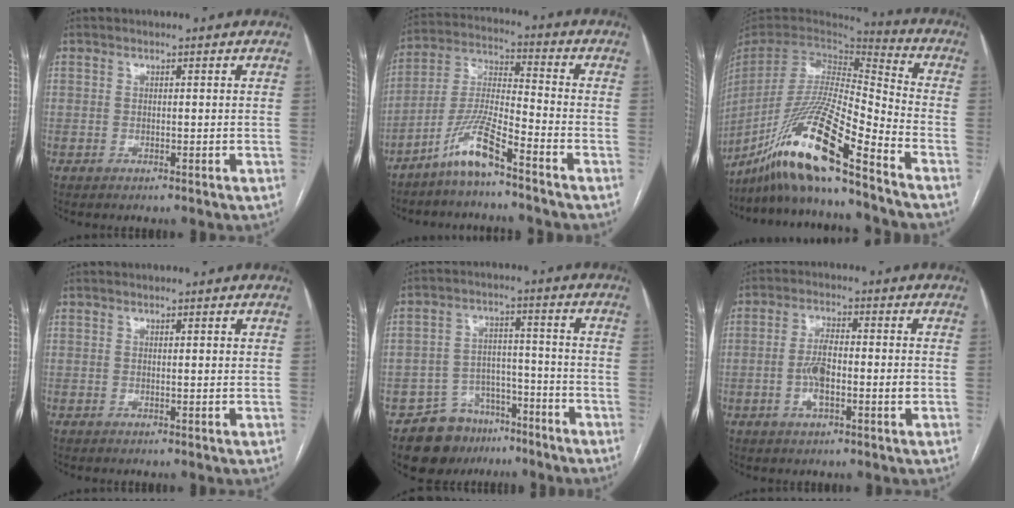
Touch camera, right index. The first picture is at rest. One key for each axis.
{"total": 9.0, "fx": -6.5, "fy": 0.4, "fz": 6.3, "tx": -0.140, "ty": -0.010, "tz": -0.132}
{"total": 19.7, "fx": -14.3, "fy": -0.1, "fz": 13.6, "tx": -0.290, "ty": -0.033, "tz": -0.271}
{"total": 0.7, "fx": 0.3, "fy": 0.1, "fz": 0.6, "tx": -0.010, "ty": 0.001, "tz": 0.004}
{"total": 9.7, "fx": -7.0, "fy": 6.5, "fz": 2.1, "tx": -0.027, "ty": 0.034, "tz": -0.107}
{"total": 6.4, "fx": -1.1, "fy": 1.9, "fz": 6.1, "tx": -0.125, "ty": 0.010, "tz": -0.020}